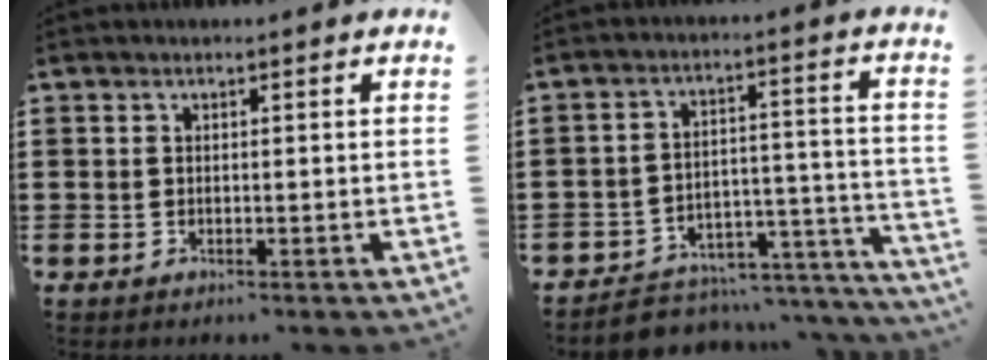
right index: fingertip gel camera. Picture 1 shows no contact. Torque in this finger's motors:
{"motor_torque": [-2.01, 0.13, -0.62, -0.21]}